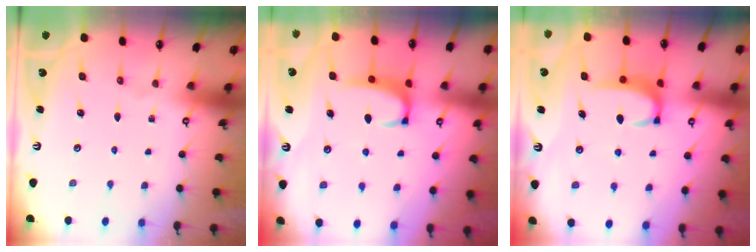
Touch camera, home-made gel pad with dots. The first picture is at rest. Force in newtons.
{"total": 2.1, "press": 2.0, "slide": 0.6}
{"total": 3.4, "press": 3.3, "slide": 0.4}